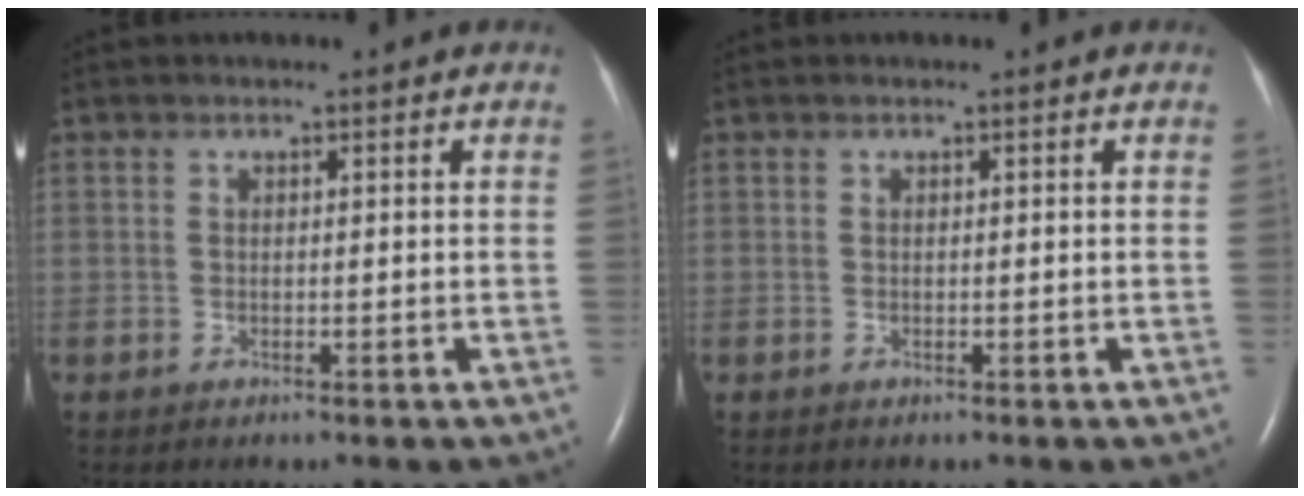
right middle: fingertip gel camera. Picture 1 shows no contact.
{"total": 0.0}